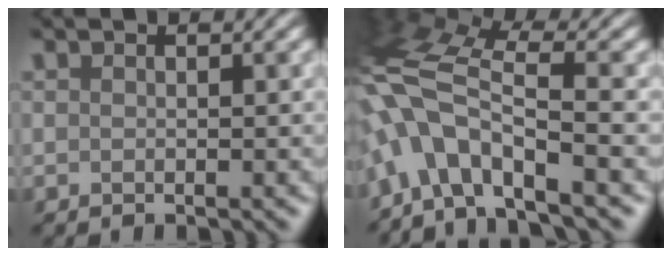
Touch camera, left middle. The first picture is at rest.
{"total": 8.1, "force": [-4.7, 2.4, 6.2], "torque": [-0.132, 0.020, -0.082]}